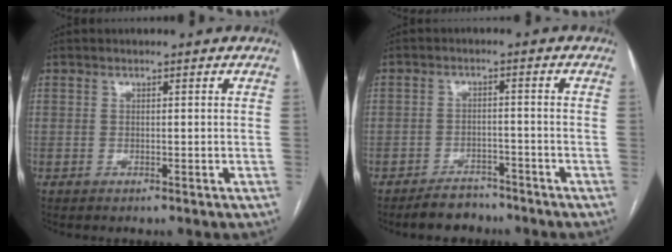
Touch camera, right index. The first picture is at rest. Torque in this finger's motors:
{"motor_torque": [-0.62, -0.32, -0.22, -0.11]}